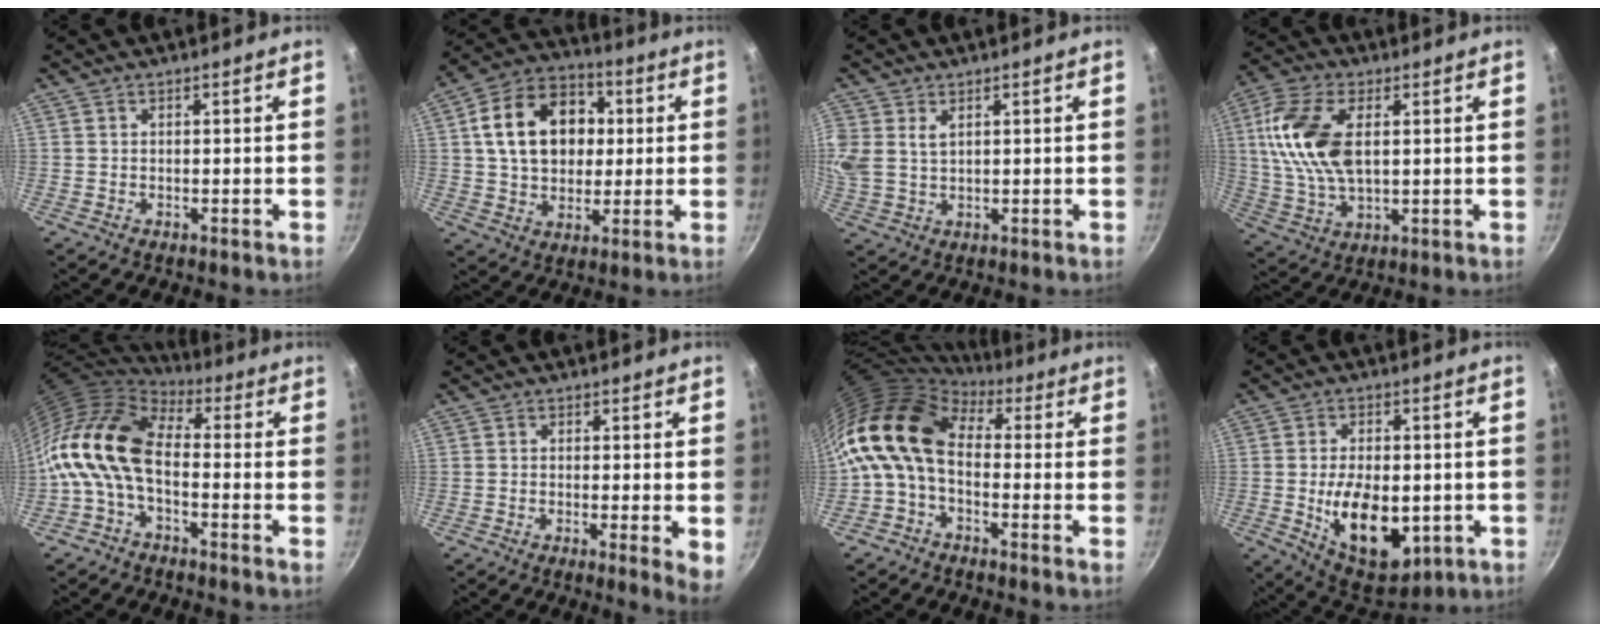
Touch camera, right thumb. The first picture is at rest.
{"total": 17.8, "force": [3.1, 13.4, 11.4], "torque": [-0.156, 0.022, 0.043]}
{"total": 9.2, "force": [3.2, 6.5, 5.7], "torque": [-0.137, 0.013, 0.069]}
{"total": 15.1, "force": [2.9, 8.3, 12.3], "torque": [-0.240, -0.001, 0.053]}
{"total": 12.9, "force": [-1.8, 7.4, 10.5], "torque": [-0.189, 0.028, -0.051]}
{"total": 4.5, "force": [-0.8, 0.7, 4.4], "torque": [-0.054, -0.007, -0.011]}
{"total": 13.0, "force": [0.6, 8.4, 9.9], "torque": [-0.179, 0.026, -0.012]}
{"total": 15.6, "force": [-2.5, 9.1, 12.4], "torque": [-0.164, -0.009, -0.023]}